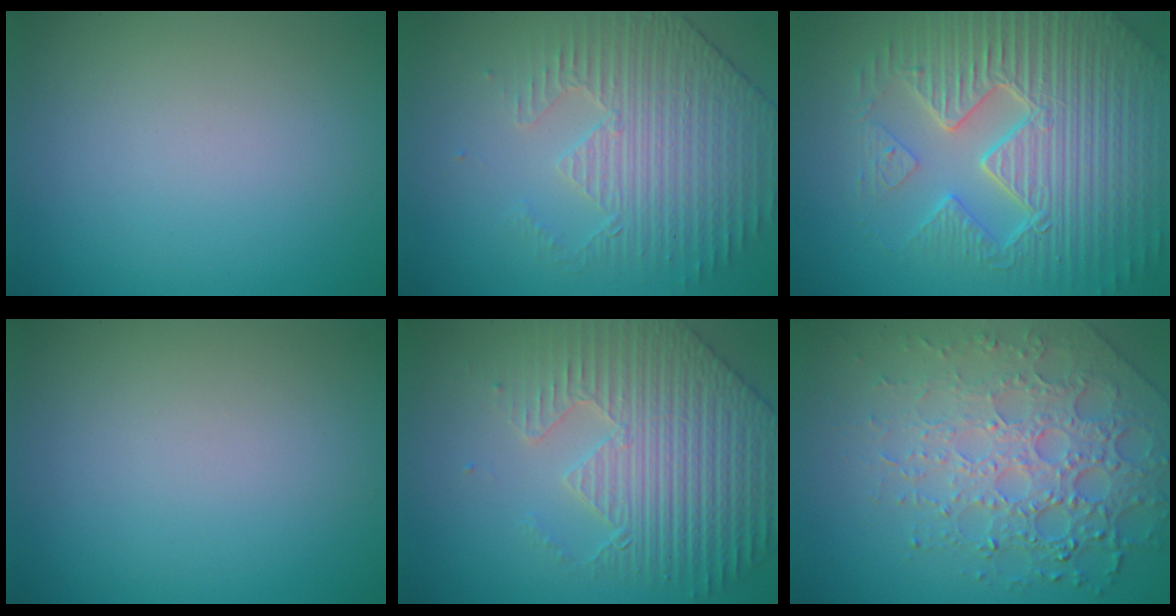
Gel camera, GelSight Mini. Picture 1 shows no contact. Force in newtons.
{"total": 4.4, "press": 3.8, "slide": 2.3}
{"total": 9.7, "press": 6.8, "slide": 6.9}
{"total": 0.0}
{"total": 6.5, "press": 5.6, "slide": 3.2}
{"total": 7.9, "press": 5.5, "slide": 5.7}